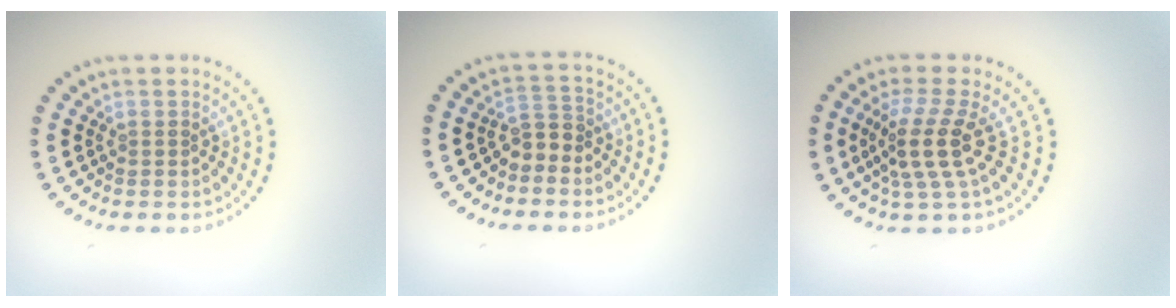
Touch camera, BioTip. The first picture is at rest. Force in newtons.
{"total": 2.1, "press": 1.9, "slide": 0.8}
{"total": 3.8, "press": 2.8, "slide": 2.5}